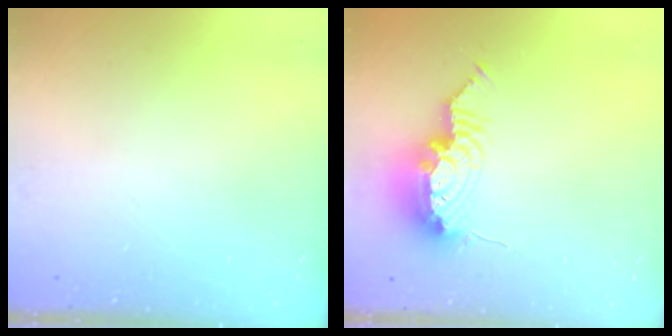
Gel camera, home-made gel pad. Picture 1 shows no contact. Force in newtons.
{"total": 11.6, "press": 11.3, "slide": 2.9}